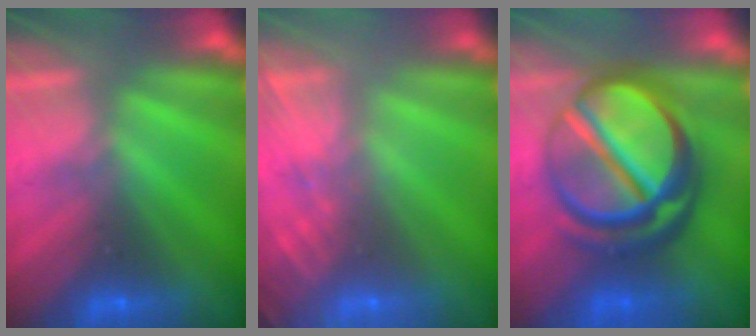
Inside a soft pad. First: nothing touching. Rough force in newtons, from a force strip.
{"total": 7.1}
{"total": 8.8}